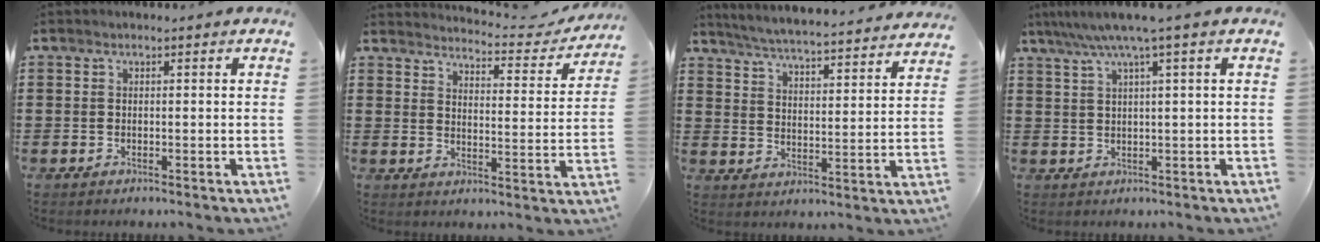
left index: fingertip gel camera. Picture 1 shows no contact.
{"total": 3.8, "force": [3.7, 0.2, 1.1], "torque": [-0.029, -0.033, 0.053]}
{"total": 4.9, "force": [4.8, -0.6, 1.1], "torque": [-0.046, -0.039, 0.077]}
{"total": 4.6, "force": [2.3, -0.5, 3.9], "torque": [-0.080, -0.002, 0.037]}